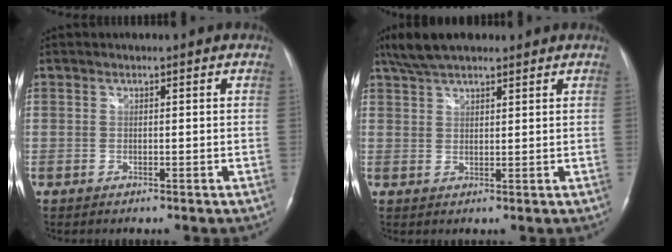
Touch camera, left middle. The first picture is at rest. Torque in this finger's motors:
{"motor_torque": [0.23, -0.18, 0.02, 0.04]}